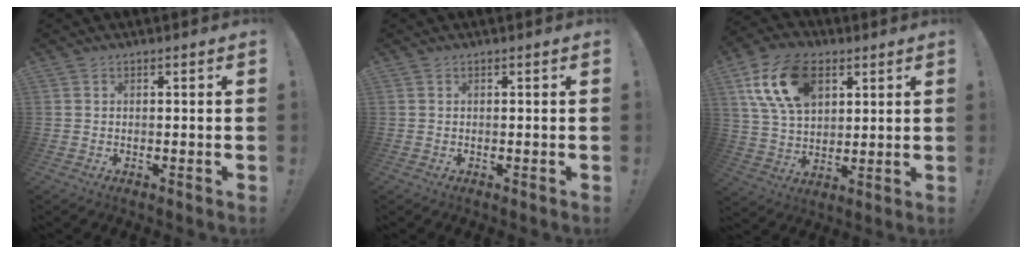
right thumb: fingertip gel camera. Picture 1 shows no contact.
{"total": 0.0}
{"total": 17.8, "force": [8.0, 11.3, 11.3], "torque": [-0.210, -0.018, 0.150]}